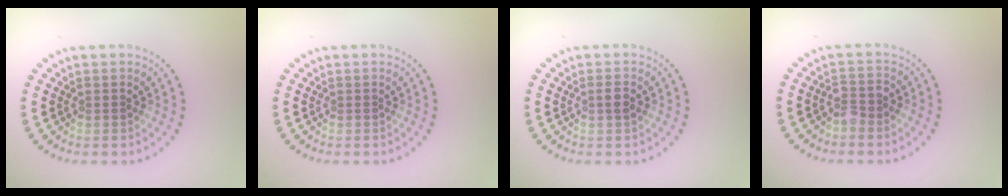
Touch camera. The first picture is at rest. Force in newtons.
{"total": 0.0}
{"total": 1.1, "press": 1.0, "slide": 0.4}
{"total": 1.5, "press": 1.3, "slide": 0.8}